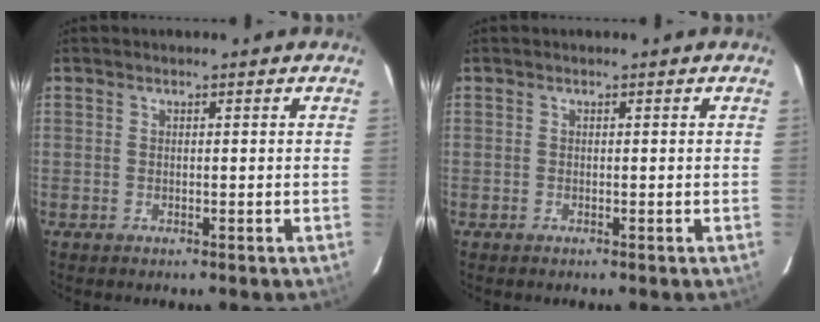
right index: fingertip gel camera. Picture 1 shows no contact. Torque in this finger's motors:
{"motor_torque": [-0.01, -0.01, 0.00, -0.02]}